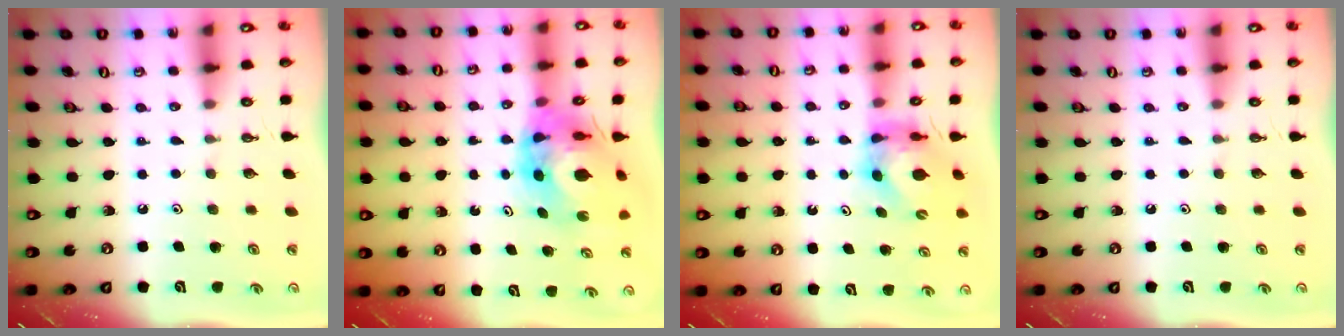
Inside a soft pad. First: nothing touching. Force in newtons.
{"total": 11.0, "press": 11.0, "slide": 1.0}
{"total": 5.5, "press": 5.5, "slide": 0.6}
{"total": 0.0}